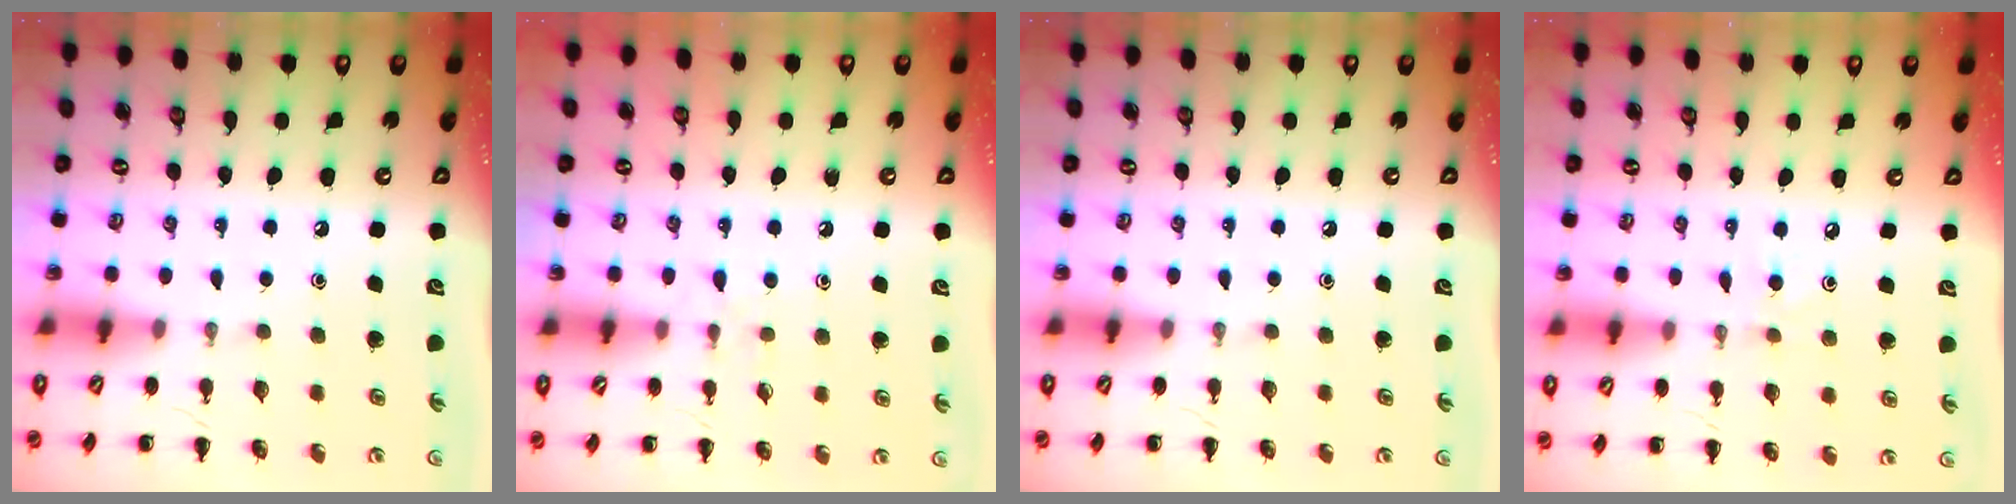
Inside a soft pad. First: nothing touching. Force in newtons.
{"total": 5.2, "press": 5.0, "slide": 1.2}
{"total": 0.0}
{"total": 2.5, "press": 2.3, "slide": 0.8}